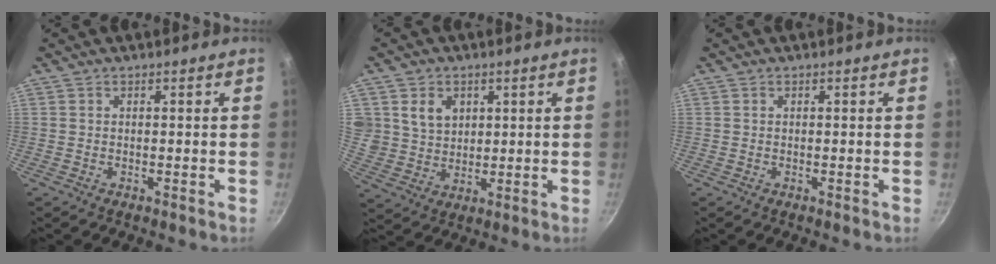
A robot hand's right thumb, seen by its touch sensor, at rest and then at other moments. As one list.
[{"total": 7.6, "force": [2.6, 6.4, 3.2], "torque": [-0.037, -0.013, 0.053]}, {"total": 0.0}]